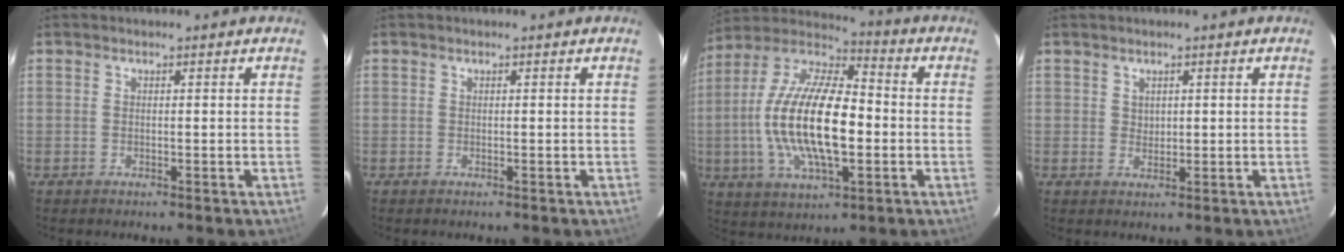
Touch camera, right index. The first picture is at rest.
{"total": 0.0}
{"total": 20.7, "force": [-2.4, 8.3, 18.8], "torque": [-0.375, -0.002, -0.049]}
{"total": 1.1, "force": [0.6, 1.0, 0.2], "torque": [0.001, 0.002, 0.012]}